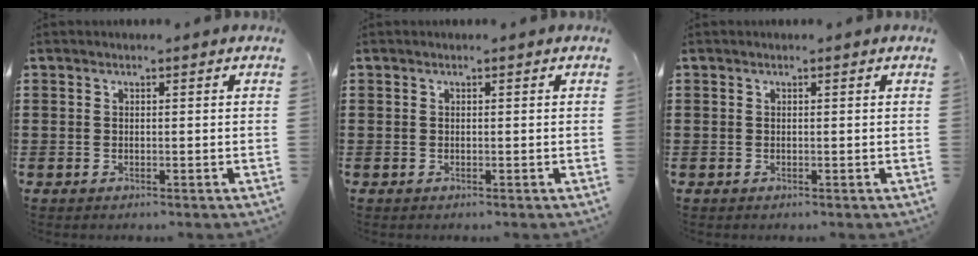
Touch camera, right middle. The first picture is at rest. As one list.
[{"total": 0.0}, {"total": 0.0}]